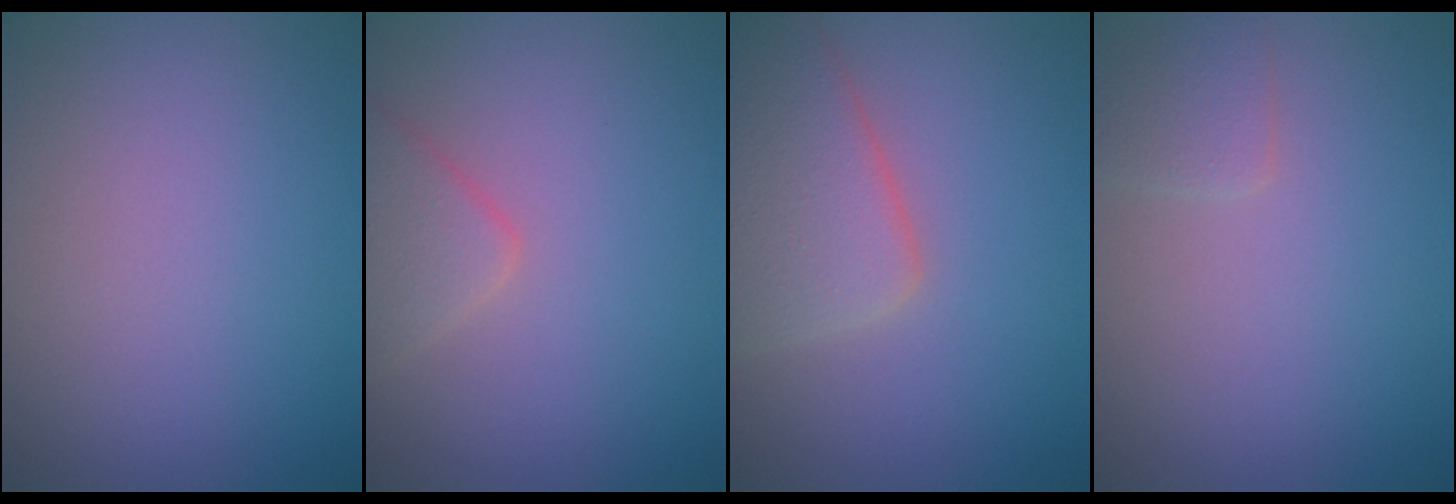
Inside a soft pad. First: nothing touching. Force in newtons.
{"total": 2.6, "press": 2.6, "slide": 0.2}
{"total": 5.4, "press": 5.4, "slide": 0.4}
{"total": 1.3, "press": 1.3, "slide": 0.0}